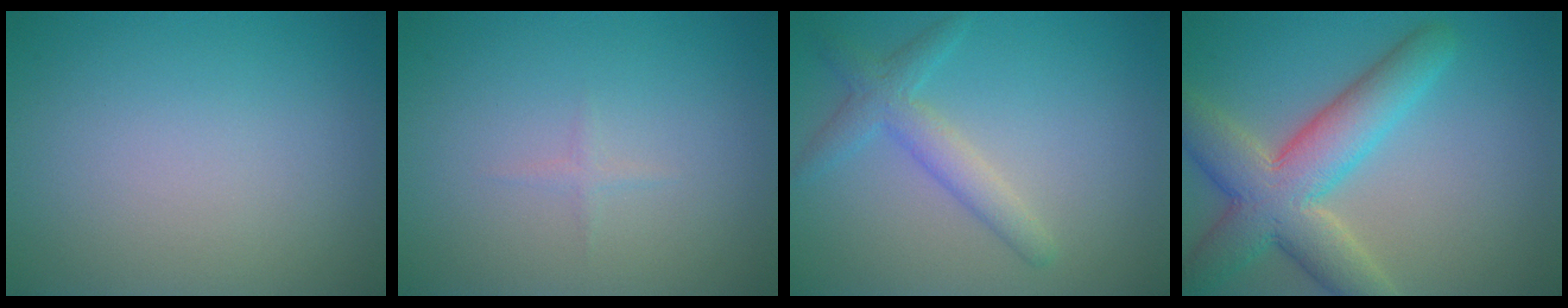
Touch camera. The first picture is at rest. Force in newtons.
{"total": 0.6, "press": 0.6, "slide": 0.0}
{"total": 1.9, "press": 1.9, "slide": 0.2}
{"total": 8.0, "press": 8.0, "slide": 0.5}